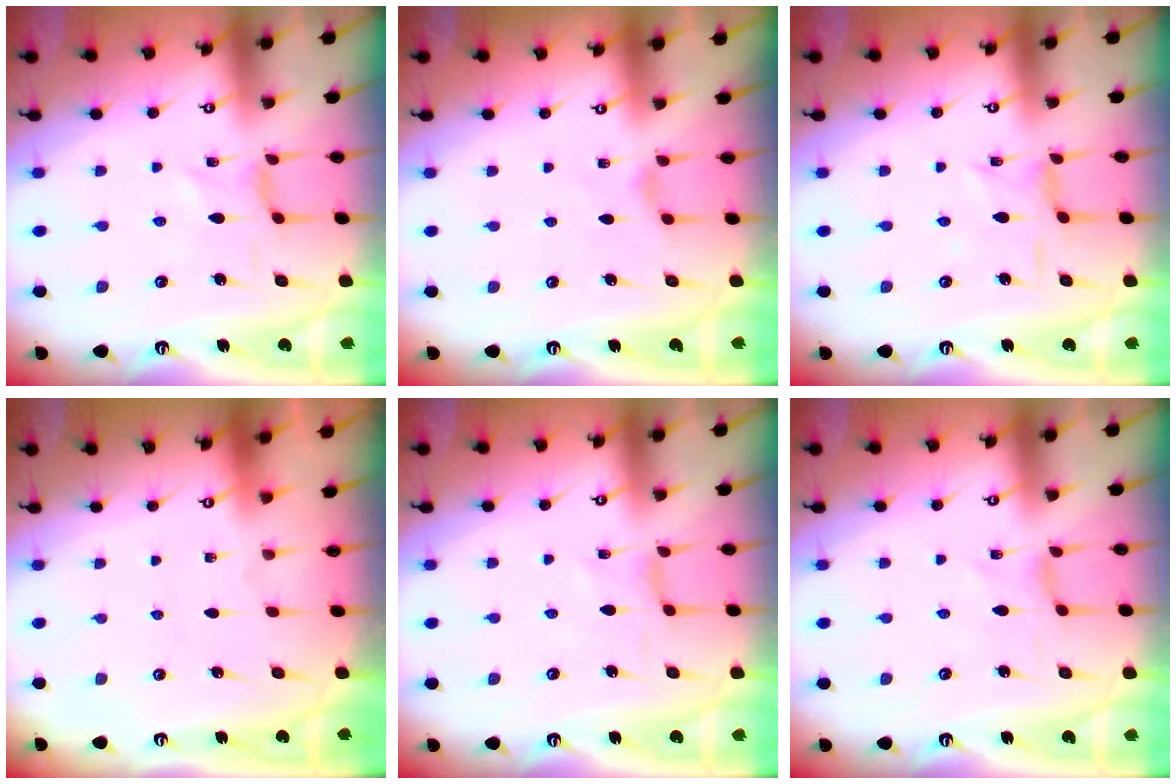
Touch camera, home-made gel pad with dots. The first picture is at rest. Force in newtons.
{"total": 1.7, "press": 1.7, "slide": 0.4}
{"total": 2.2, "press": 2.2, "slide": 0.4}
{"total": 0.0}
{"total": 1.6, "press": 1.6, "slide": 0.1}
{"total": 0.0}